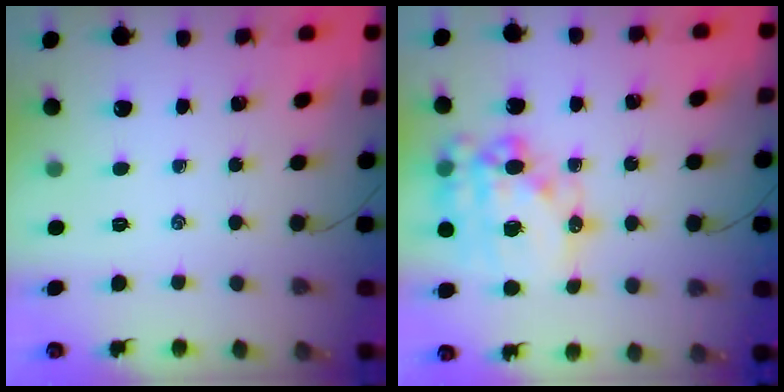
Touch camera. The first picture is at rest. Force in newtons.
{"total": 21.4, "press": 20.9, "slide": 4.6}